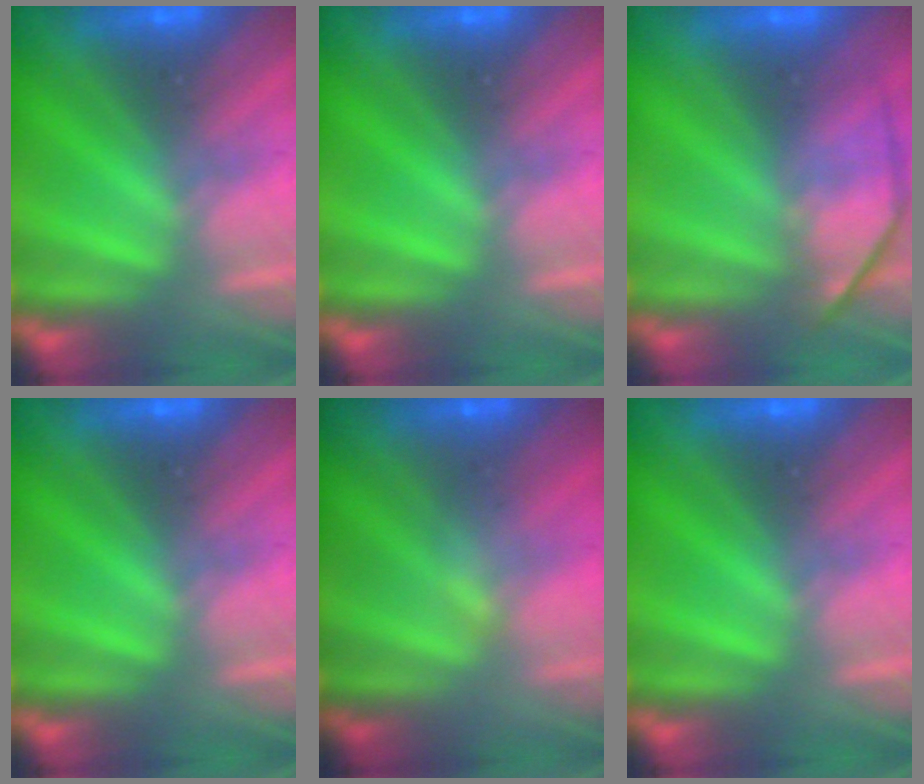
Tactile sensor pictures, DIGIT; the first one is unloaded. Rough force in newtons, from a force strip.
{"total": 0.0}
{"total": 4.4}
{"total": 0.0}
{"total": 2.4}
{"total": 0.0}